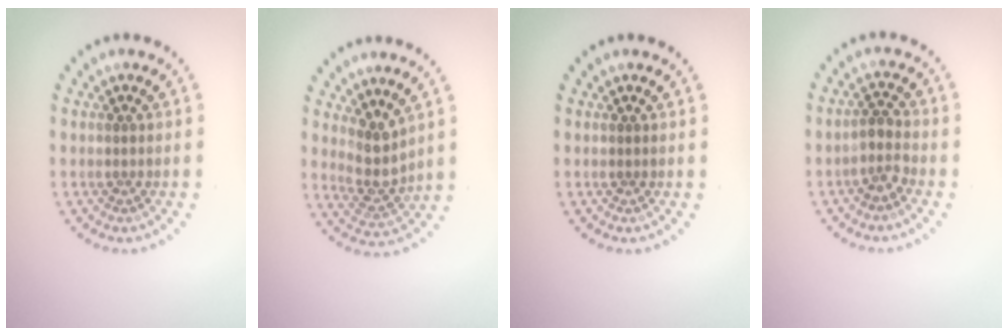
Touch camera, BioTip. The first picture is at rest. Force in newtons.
{"total": 2.9, "press": 2.4, "slide": 1.7}
{"total": 0.0}
{"total": 1.9, "press": 1.5, "slide": 1.2}